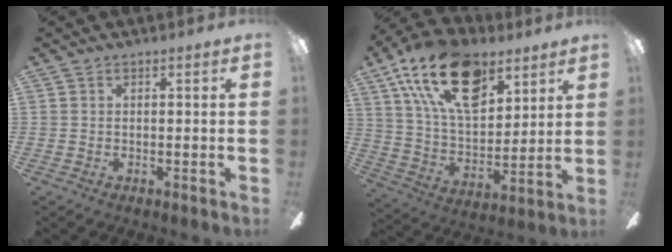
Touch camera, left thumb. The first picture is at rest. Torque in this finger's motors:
{"motor_torque": [0.58, 0.66, 1.80, -0.98, 0.55]}